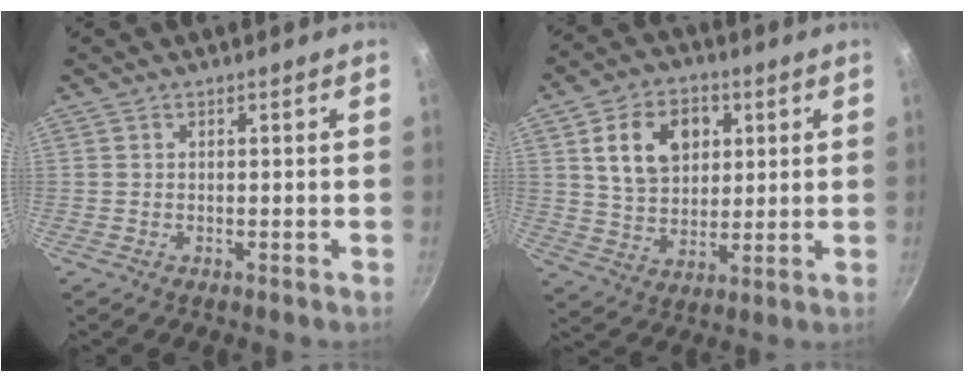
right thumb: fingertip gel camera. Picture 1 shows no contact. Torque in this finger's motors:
{"motor_torque": [-1.04, 0.73, 0.21, -0.08, 0.11]}